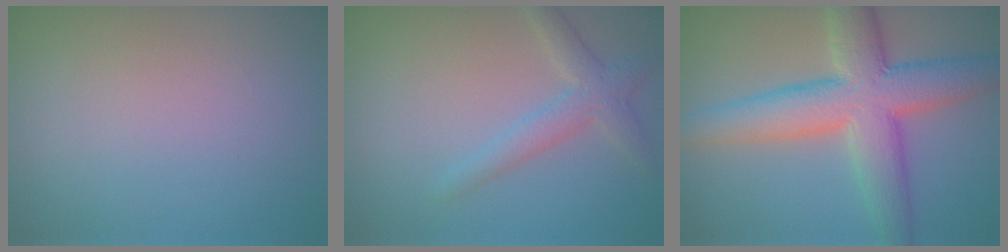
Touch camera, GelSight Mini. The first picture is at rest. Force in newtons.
{"total": 2.7, "press": 2.7, "slide": 0.1}
{"total": 8.5, "press": 8.5, "slide": 0.2}